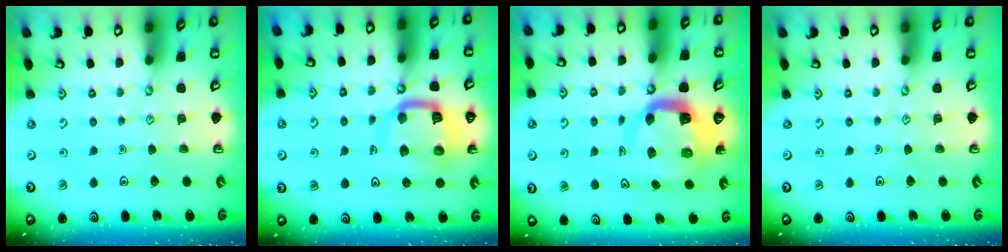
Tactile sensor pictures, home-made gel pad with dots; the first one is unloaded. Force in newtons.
{"total": 13.1, "press": 13.0, "slide": 1.7}
{"total": 9.0, "press": 8.9, "slide": 1.4}
{"total": 0.0}